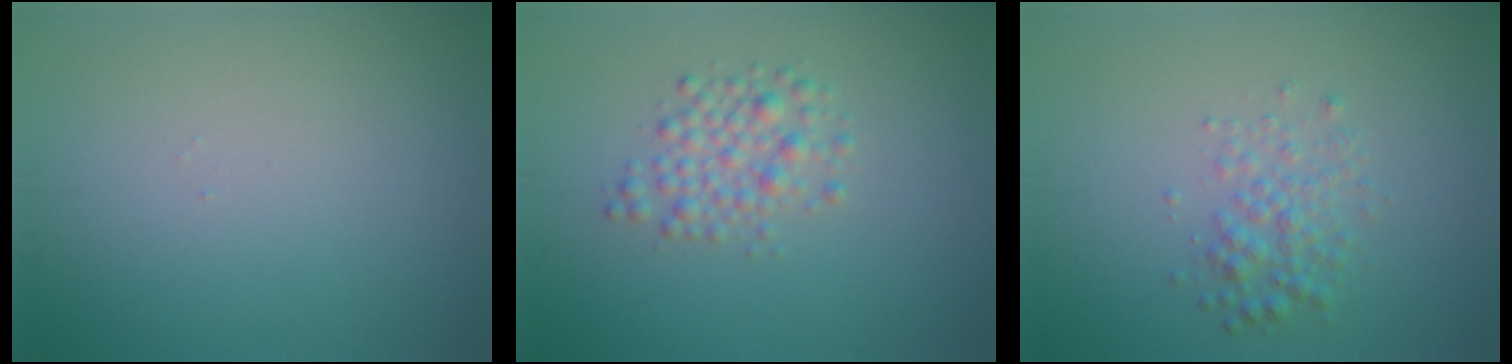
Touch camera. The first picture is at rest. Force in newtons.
{"total": 2.6, "press": 2.6, "slide": 0.1}
{"total": 2.3, "press": 2.3, "slide": 0.1}